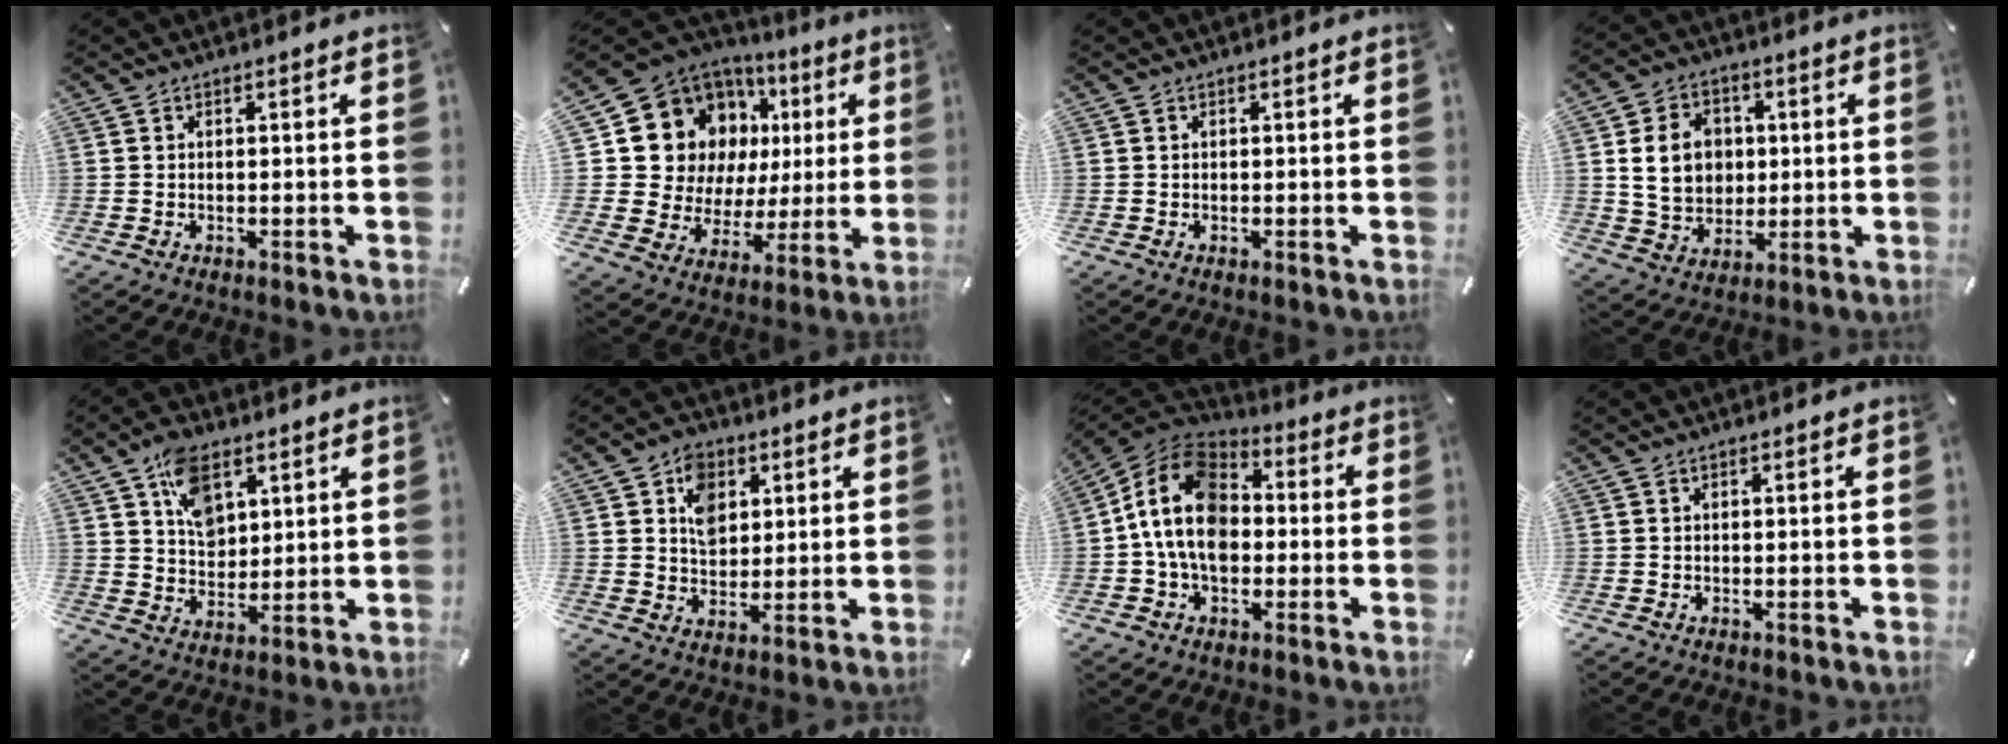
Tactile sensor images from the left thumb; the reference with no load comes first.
{"total": 16.5, "force": [6.4, 13.8, 6.4], "torque": [-0.107, -0.048, 0.142]}
{"total": 0.0}
{"total": 11.5, "force": [1.5, 9.7, 6.0], "torque": [-0.114, 0.012, 0.030]}
{"total": 10.1, "force": [5.0, 6.8, 5.5], "torque": [-0.086, -0.009, 0.091]}
{"total": 7.7, "force": [3.0, 6.2, 3.4], "torque": [-0.055, 0.002, 0.052]}
{"total": 14.7, "force": [-1.8, 10.9, 9.7], "torque": [-0.204, 0.027, -0.036]}
{"total": 0.0}